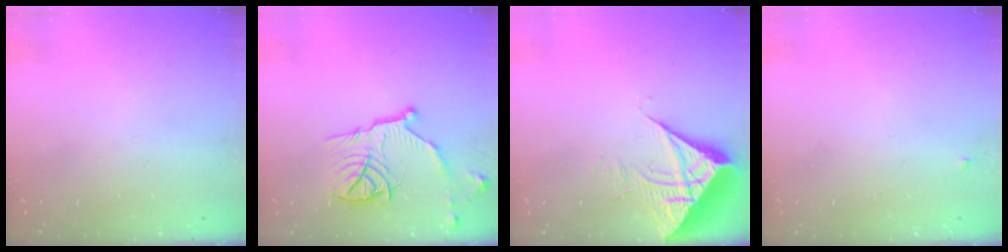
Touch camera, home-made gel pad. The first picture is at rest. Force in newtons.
{"total": 14.6, "press": 14.5, "slide": 1.3}
{"total": 7.2, "press": 7.2, "slide": 0.8}
{"total": 2.7, "press": 2.7, "slide": 0.4}